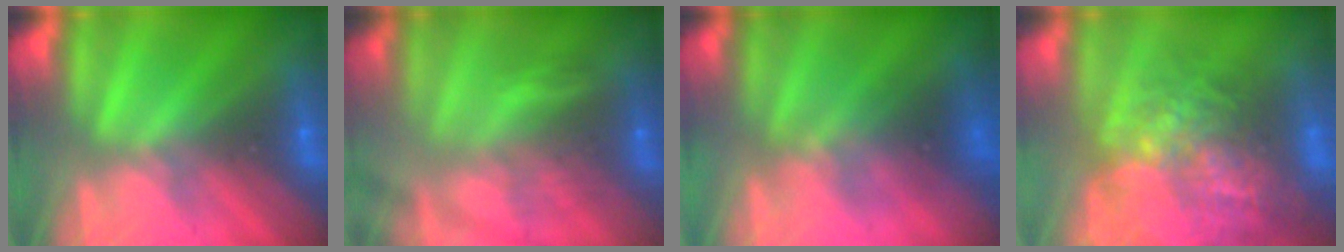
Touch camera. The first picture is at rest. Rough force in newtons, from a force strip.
{"total": 4.2}
{"total": 1.5}
{"total": 11.8}